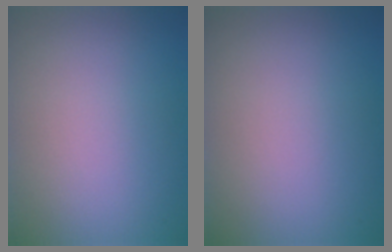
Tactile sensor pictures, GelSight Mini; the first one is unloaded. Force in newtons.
{"total": 0.0}